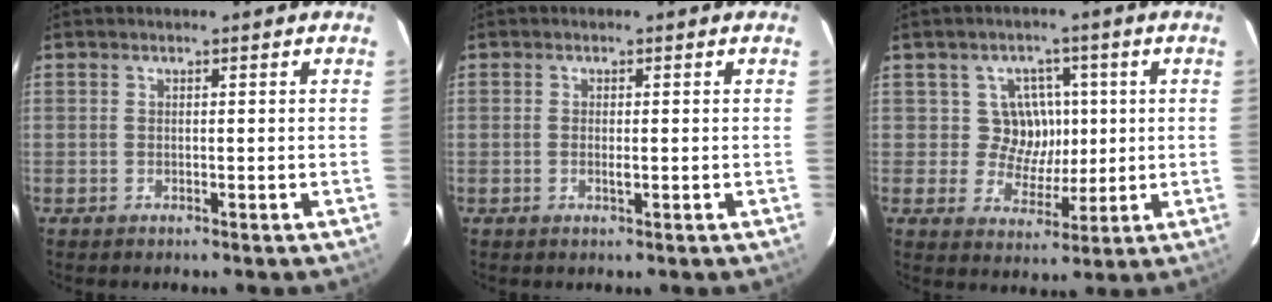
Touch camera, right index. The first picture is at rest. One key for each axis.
{"total": 1.2, "fx": -0.2, "fy": 0.5, "fz": 1.1, "tx": -0.022, "ty": -0.001, "tz": -0.005}
{"total": 6.8, "fx": 0.9, "fy": 6.6, "fz": 1.3, "tx": -0.020, "ty": 0.005, "tz": 0.013}